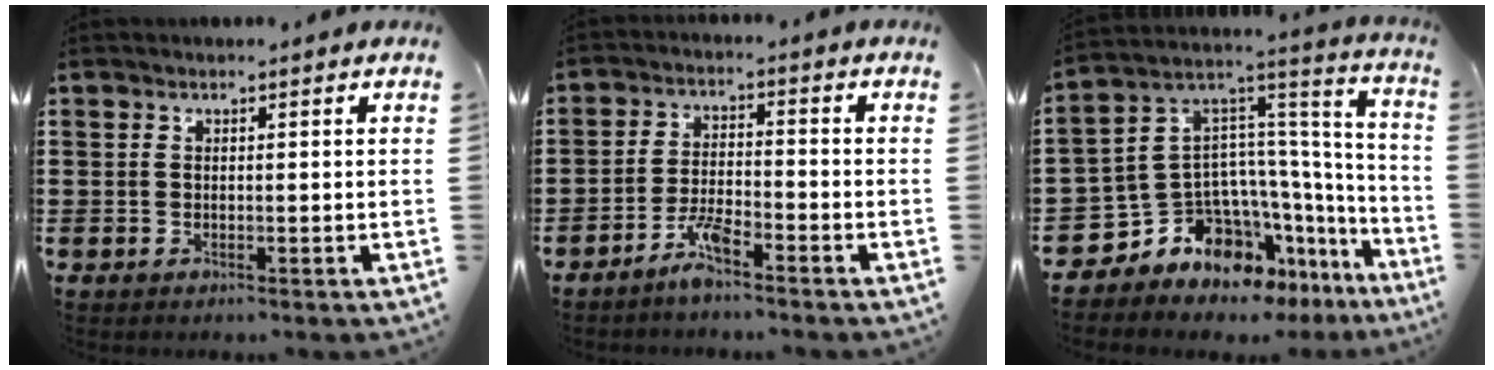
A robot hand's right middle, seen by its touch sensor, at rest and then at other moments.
{"total": 4.5, "force": [-3.5, 0.5, 2.8], "torque": [-0.062, 0.002, -0.069]}
{"total": 9.7, "force": [-7.2, 5.7, 3.1], "torque": [-0.106, -0.018, -0.145]}